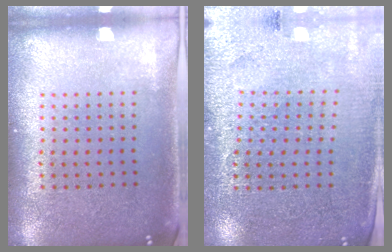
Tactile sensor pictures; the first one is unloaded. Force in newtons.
{"total": 2.8, "press": 2.7, "slide": 0.5}